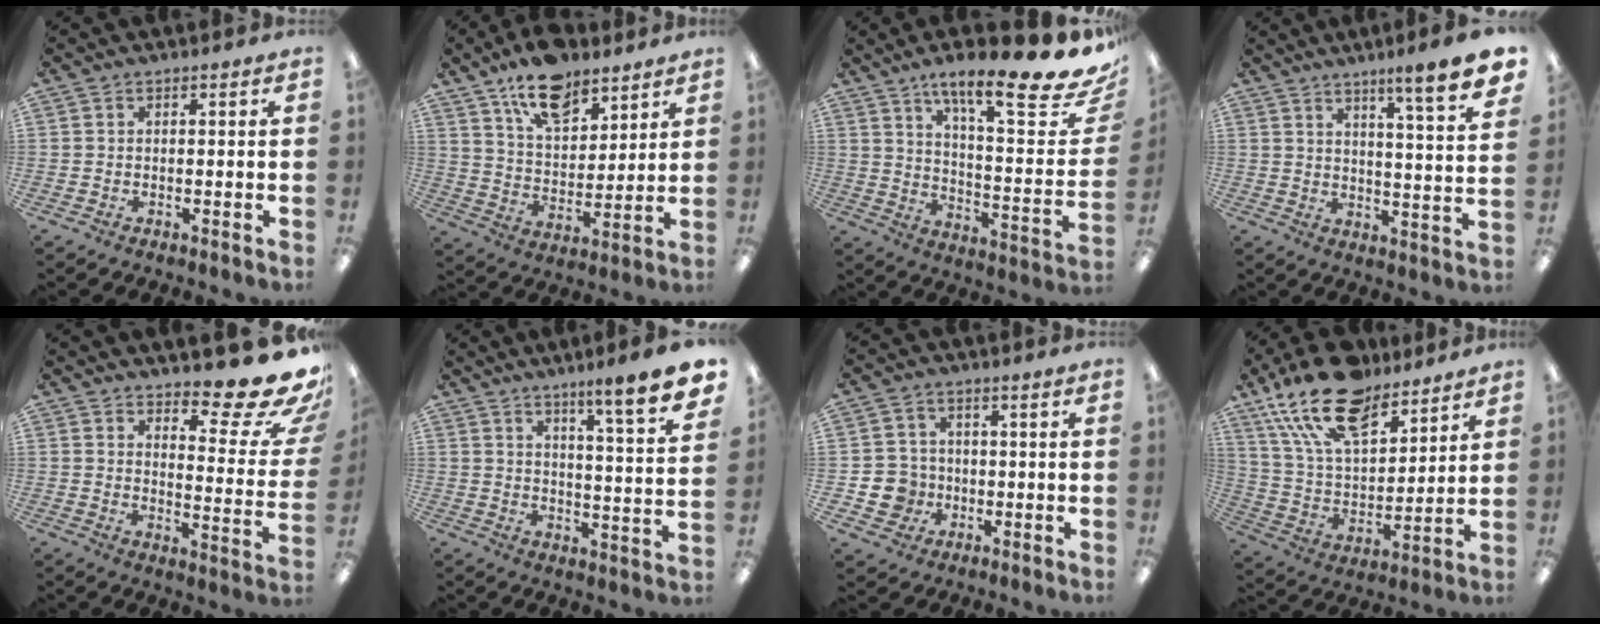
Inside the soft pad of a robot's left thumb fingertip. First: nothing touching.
{"total": 13.3, "force": [9.8, 6.5, 6.2], "torque": [-0.101, -0.048, 0.178]}
{"total": 19.3, "force": [13.8, 3.9, 13.0], "torque": [-0.199, -0.104, 0.220]}
{"total": 10.0, "force": [7.4, 0.2, 6.8], "torque": [-0.091, -0.056, 0.112]}
{"total": 14.2, "force": [11.3, 3.5, 7.8], "torque": [-0.097, -0.102, 0.186]}
{"total": 10.6, "force": [8.0, 0.3, 7.0], "torque": [-0.098, -0.064, 0.123]}
{"total": 6.4, "force": [-1.5, 6.1, 1.4], "torque": [-0.031, 0.016, -0.020]}
{"total": 20.5, "force": [14.3, 9.6, 11.1], "torque": [-0.219, -0.073, 0.256]}